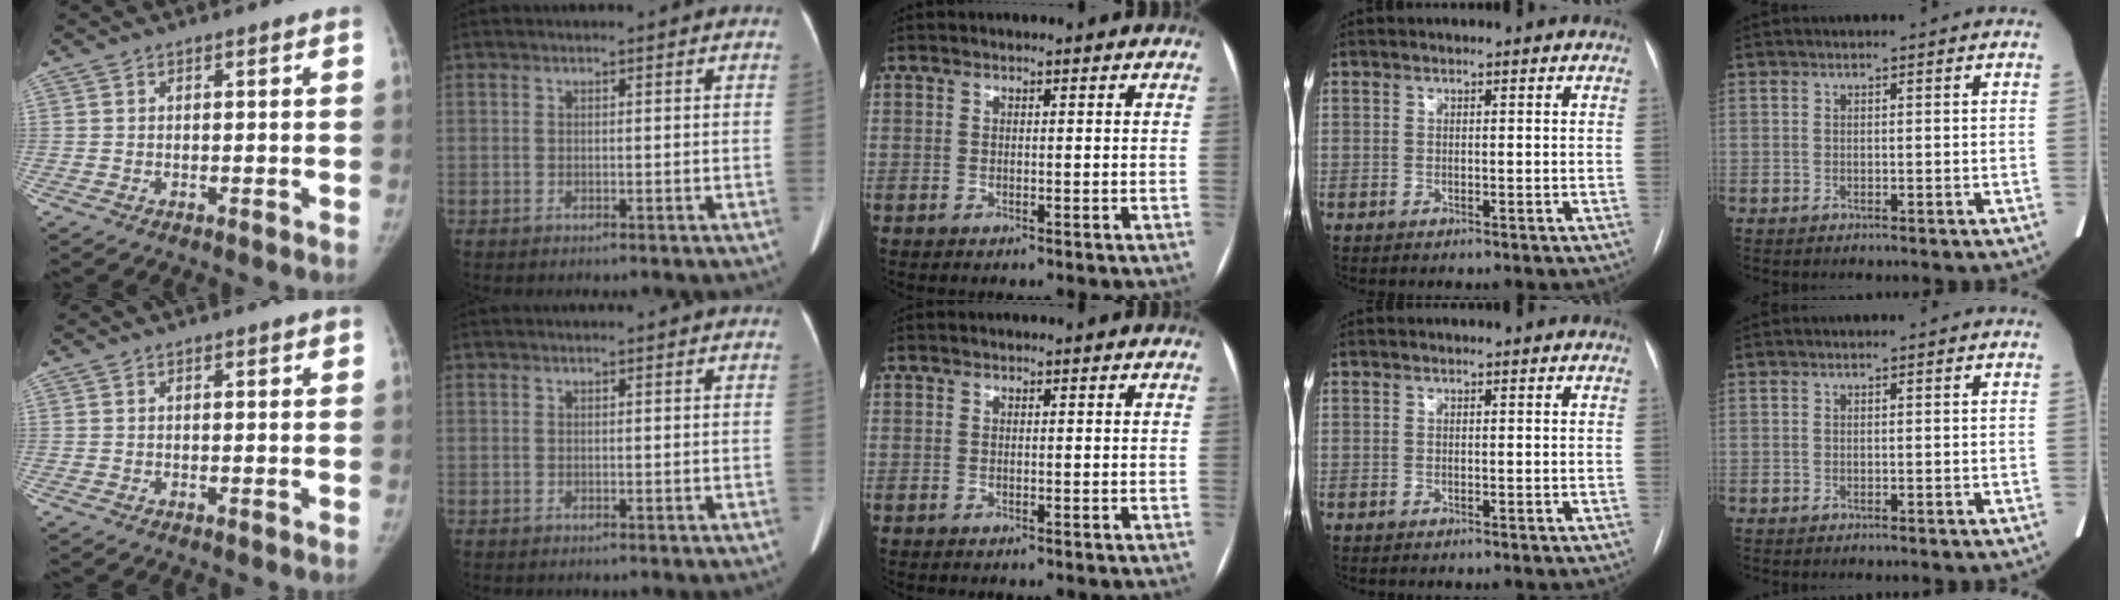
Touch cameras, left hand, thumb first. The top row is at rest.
{"thumb": {"total": 1.0, "force": [0.5, 0.4, 0.7], "torque": [-0.007, 0.000, 0.005]}}